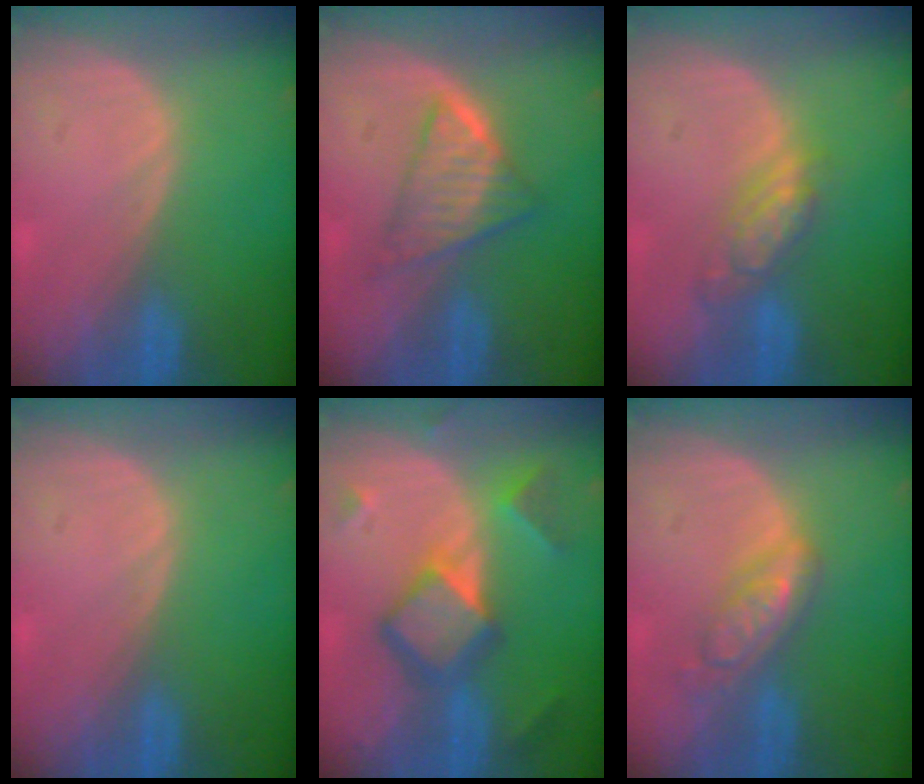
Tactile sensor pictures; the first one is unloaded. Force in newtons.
{"total": 5.9, "press": 5.6, "slide": 1.7}
{"total": 5.5, "press": 4.7, "slide": 2.7}
{"total": 0.0}
{"total": 8.0, "press": 8.0, "slide": 0.5}
{"total": 5.7, "press": 5.0, "slide": 2.8}